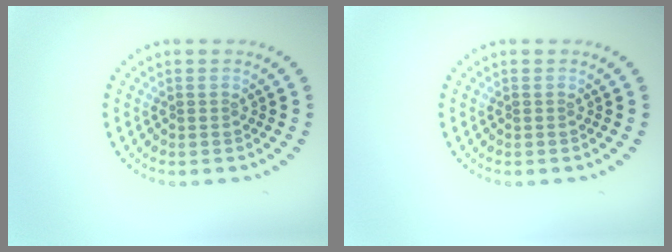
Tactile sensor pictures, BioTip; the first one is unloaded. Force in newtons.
{"total": 0.0}